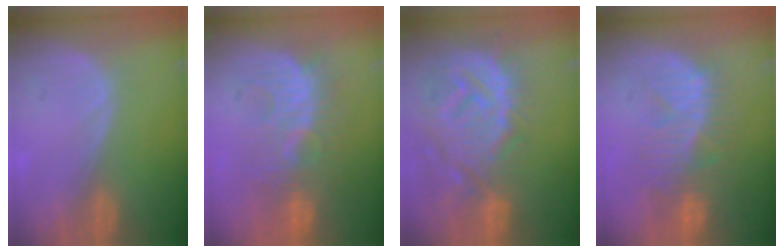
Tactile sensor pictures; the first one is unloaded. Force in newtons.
{"total": 9.2, "press": 9.0, "slide": 1.9}
{"total": 14.4, "press": 12.4, "slide": 7.3}
{"total": 10.1, "press": 8.9, "slide": 4.7}